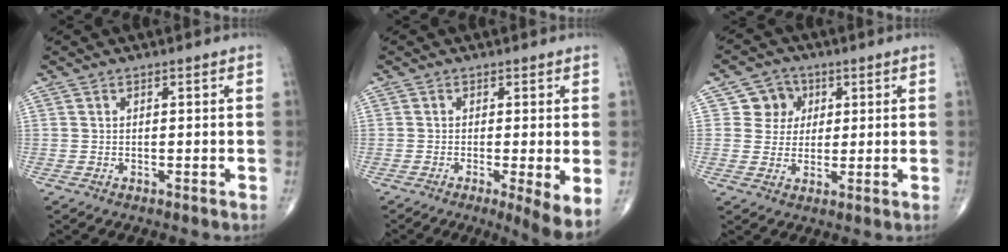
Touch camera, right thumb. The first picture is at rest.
{"total": 5.9, "force": [-1.1, 0.8, 5.7], "torque": [-0.093, -0.020, -0.023]}
{"total": 5.7, "force": [1.7, 5.3, 1.1], "torque": [0.016, 0.002, 0.022]}